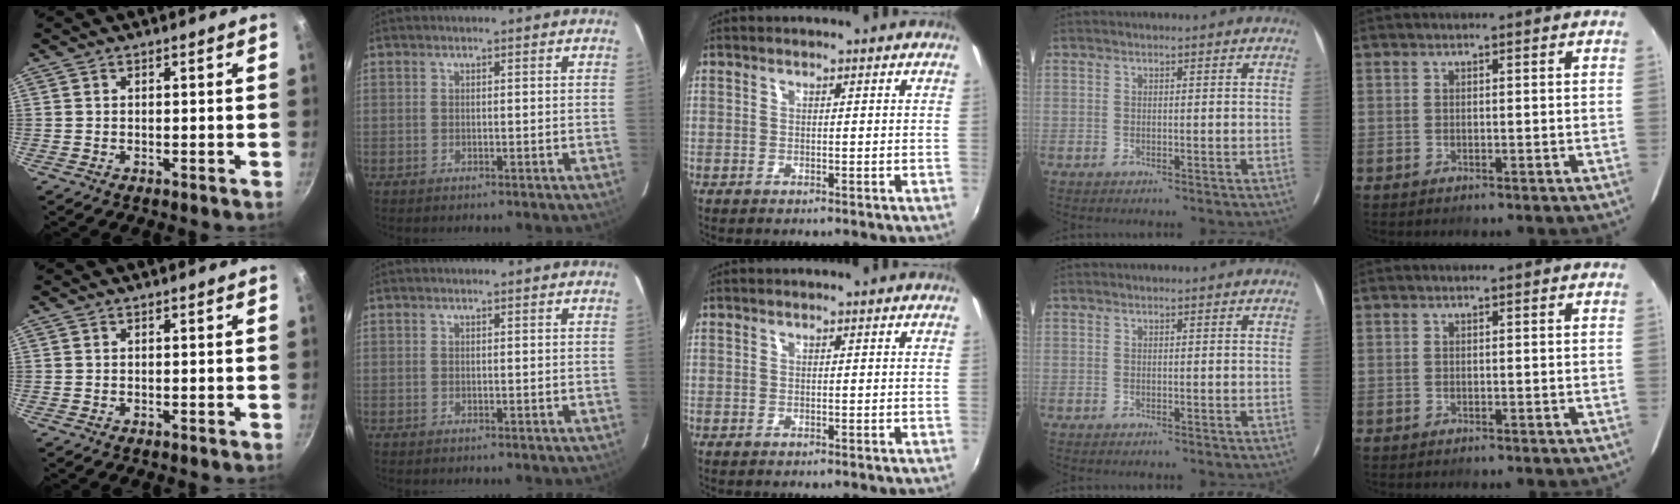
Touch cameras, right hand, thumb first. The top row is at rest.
{}